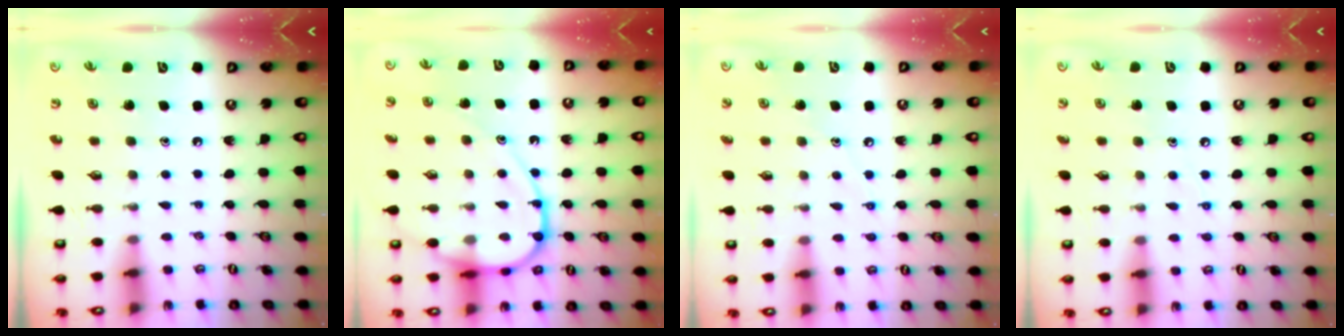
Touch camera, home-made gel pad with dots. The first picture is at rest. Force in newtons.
{"total": 13.6, "press": 13.5, "slide": 1.5}
{"total": 4.2, "press": 4.2, "slide": 0.2}
{"total": 4.9, "press": 4.8, "slide": 0.8}